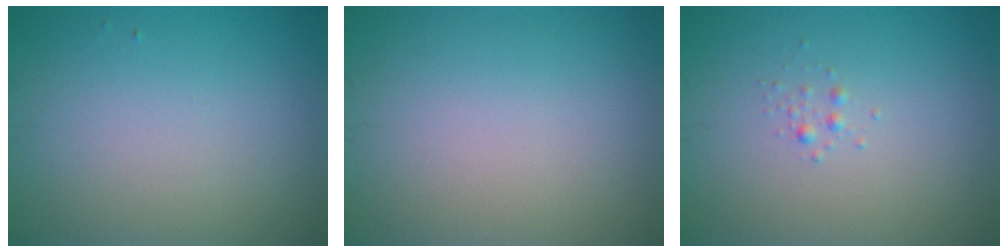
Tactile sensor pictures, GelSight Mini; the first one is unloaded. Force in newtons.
{"total": 0.0}
{"total": 0.7, "press": 0.7, "slide": 0.0}